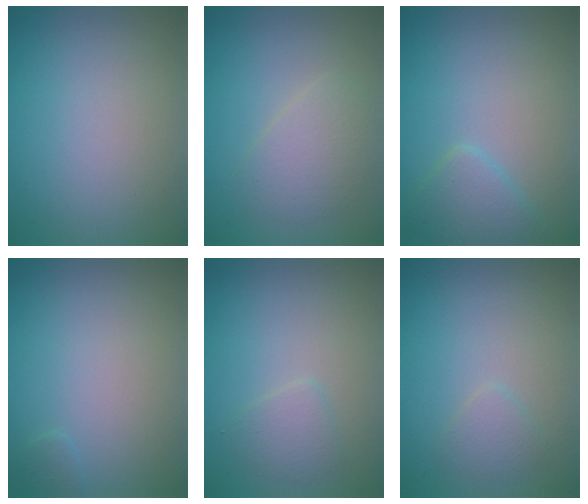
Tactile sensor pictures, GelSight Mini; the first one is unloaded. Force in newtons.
{"total": 2.8, "press": 2.8, "slide": 0.0}
{"total": 2.4, "press": 2.4, "slide": 0.1}
{"total": 0.6, "press": 0.6, "slide": 0.0}
{"total": 1.6, "press": 1.6, "slide": 0.1}
{"total": 1.3, "press": 1.3, "slide": 0.1}